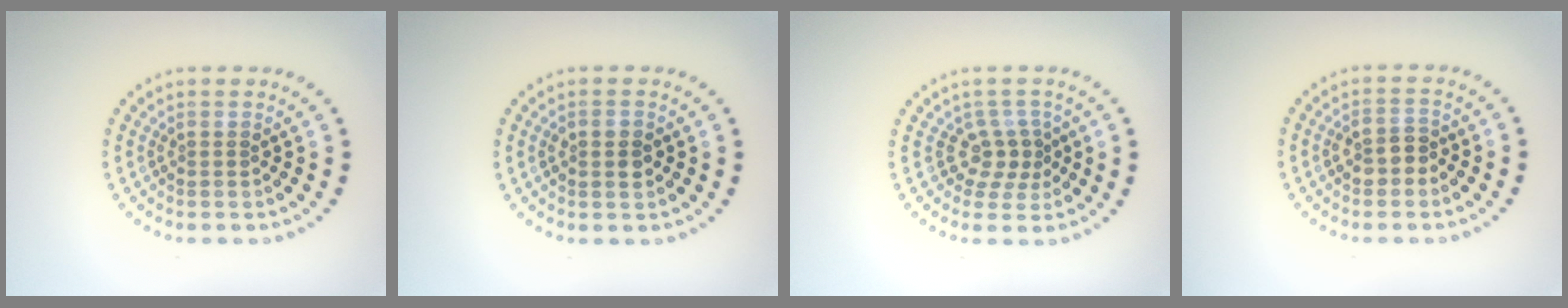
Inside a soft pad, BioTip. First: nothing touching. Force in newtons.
{"total": 1.4, "press": 1.4, "slide": 0.2}
{"total": 2.6, "press": 1.8, "slide": 1.8}
{"total": 2.1, "press": 2.0, "slide": 0.4}